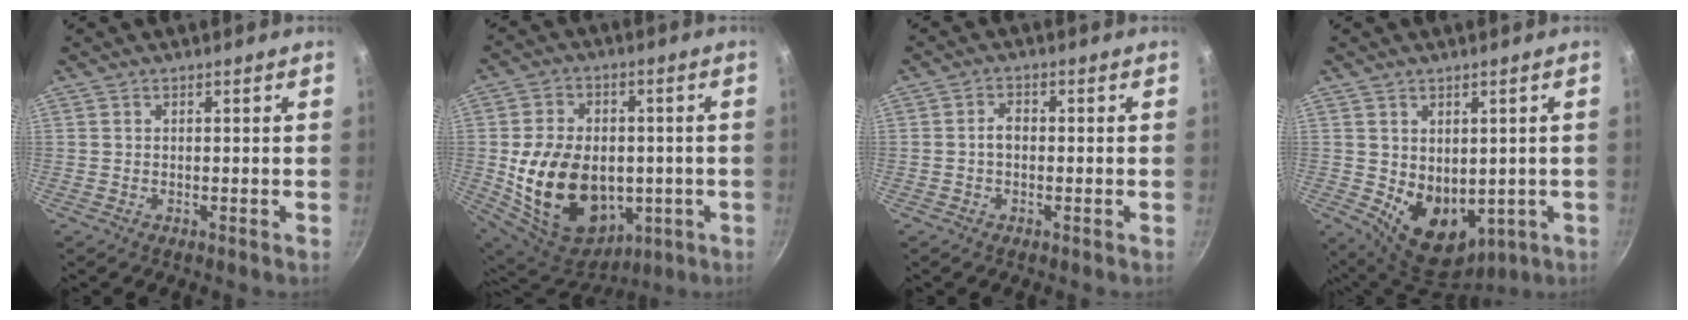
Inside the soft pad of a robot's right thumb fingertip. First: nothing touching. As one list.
[{"total": 22.1, "force": [-2.2, 16.0, 15.1], "torque": [-0.256, 0.007, -0.012]}, {"total": 2.5, "force": [-0.3, 1.7, 1.8], "torque": [-0.024, 0.012, -0.007]}, {"total": 11.2, "force": [0.0, 8.2, 7.6], "torque": [-0.087, -0.026, 0.027]}]